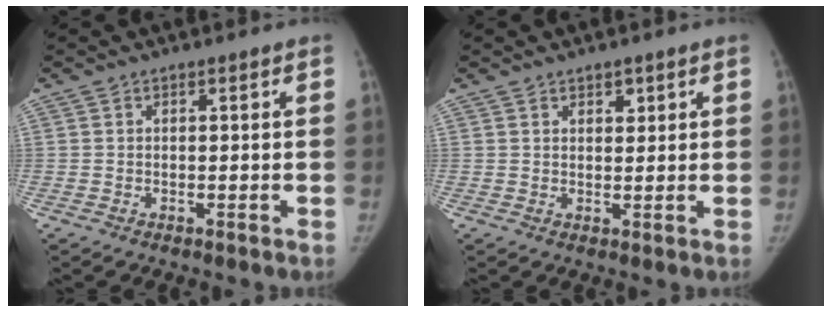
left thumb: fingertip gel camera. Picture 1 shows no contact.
{"total": 2.2, "force": [1.3, 1.3, 1.1], "torque": [-0.001, -0.008, 0.021]}